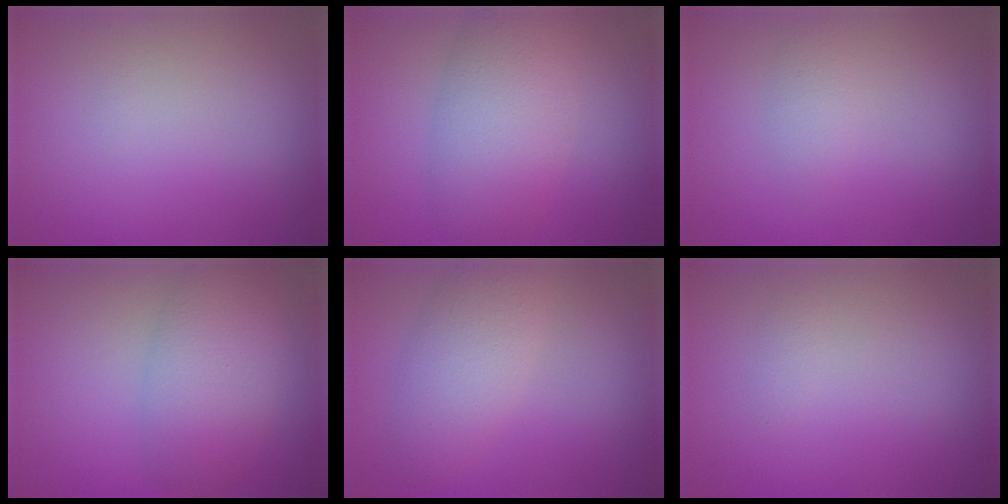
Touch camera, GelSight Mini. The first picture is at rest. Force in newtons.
{"total": 6.2, "press": 6.2, "slide": 0.1}
{"total": 1.2, "press": 1.2, "slide": 0.1}
{"total": 4.9, "press": 4.9, "slide": 0.3}
{"total": 3.8, "press": 3.8, "slide": 0.1}
{"total": 0.6, "press": 0.6, "slide": 0.0}